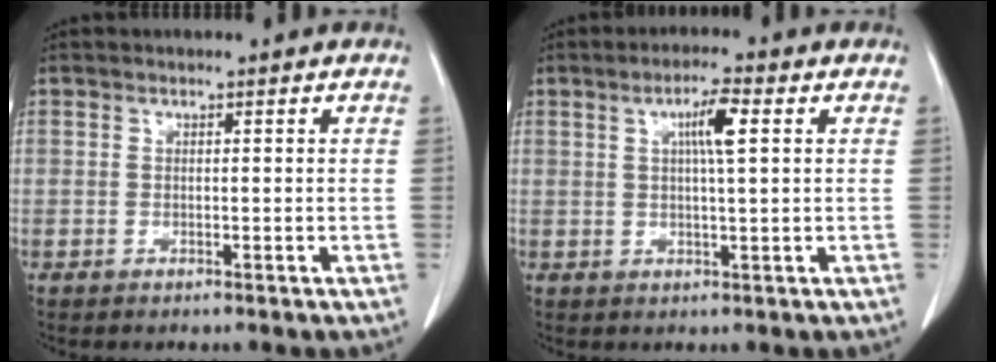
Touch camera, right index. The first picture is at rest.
{"total": 5.1, "force": [1.6, 0.3, 4.8], "torque": [-0.081, 0.003, 0.025]}